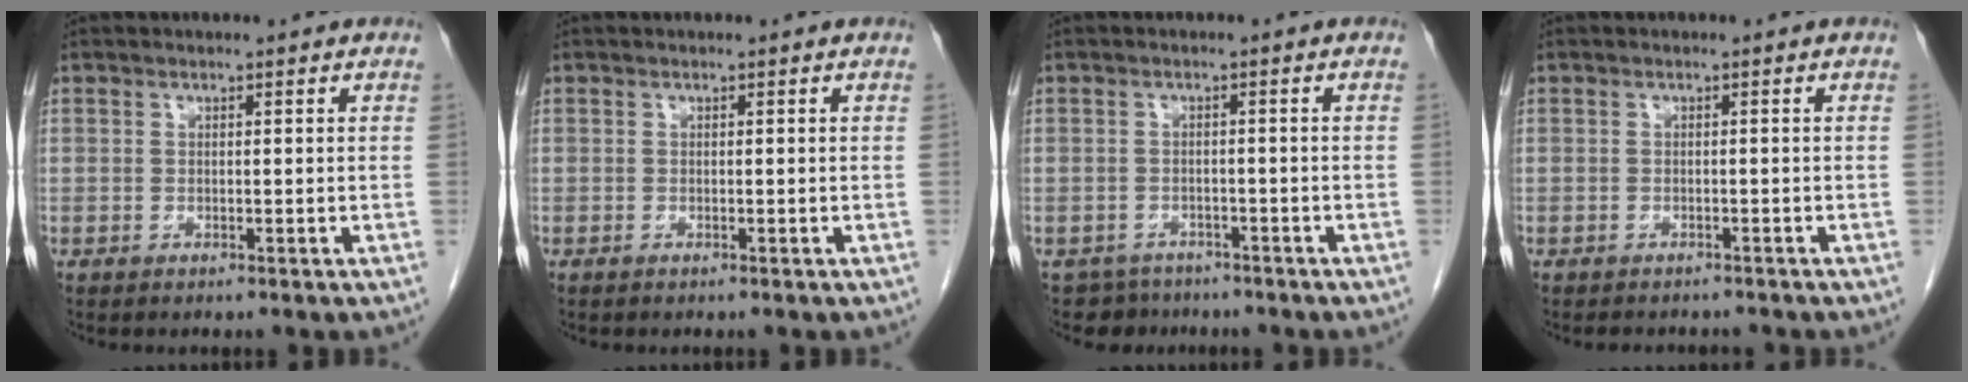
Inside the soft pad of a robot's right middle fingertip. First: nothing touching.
{"total": 0.0}
{"total": 3.9, "force": [-3.2, 2.2, -0.6], "torque": [0.010, 0.005, -0.049]}
{"total": 3.8, "force": [-3.5, 1.2, 1.0], "torque": [-0.012, -0.004, -0.042]}